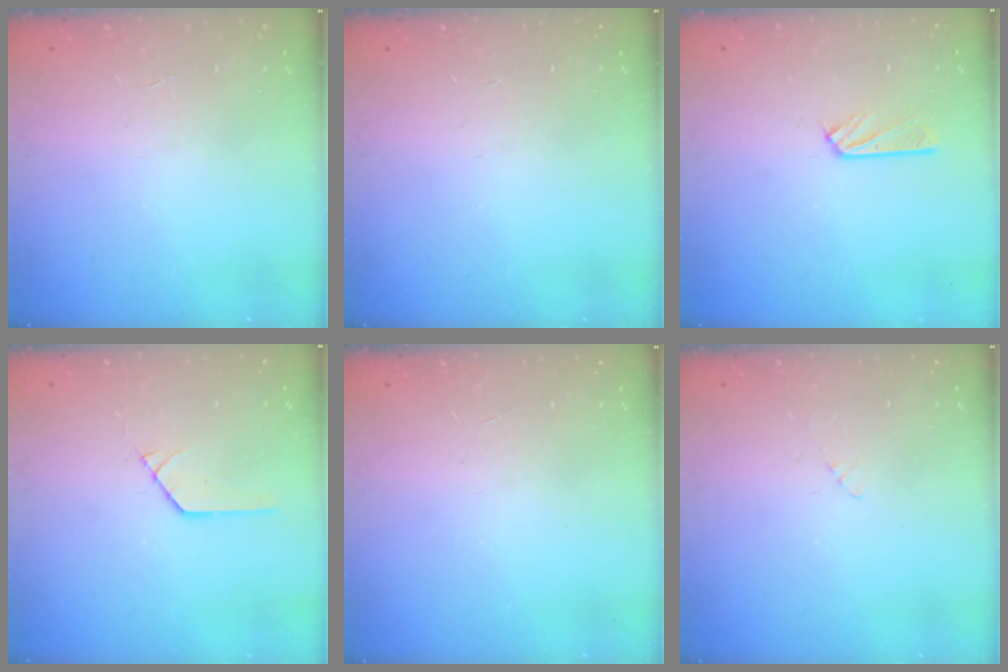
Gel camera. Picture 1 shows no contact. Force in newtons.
{"total": 0.0}
{"total": 3.5, "press": 3.5, "slide": 0.4}
{"total": 1.0, "press": 1.0, "slide": 0.1}
{"total": 0.0}
{"total": 2.3, "press": 2.3, "slide": 0.2}